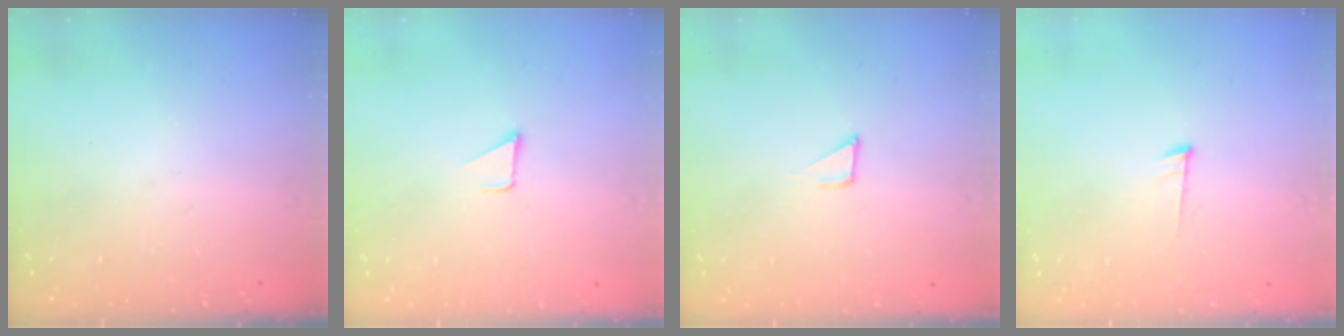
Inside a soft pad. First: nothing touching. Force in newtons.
{"total": 1.2, "press": 1.2, "slide": 0.1}
{"total": 2.1, "press": 2.1, "slide": 0.1}
{"total": 6.1, "press": 6.1, "slide": 0.6}